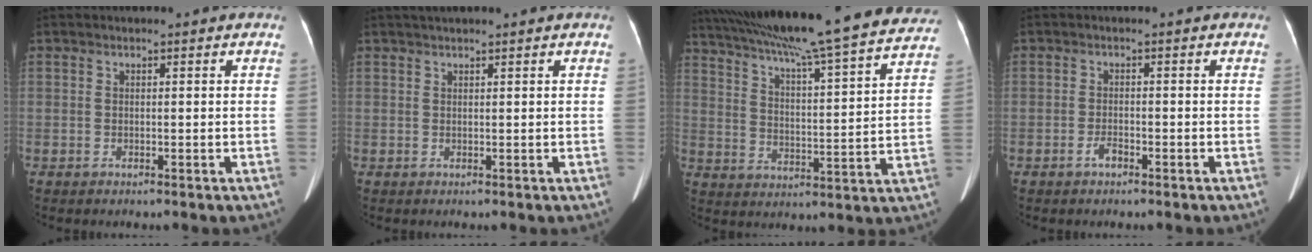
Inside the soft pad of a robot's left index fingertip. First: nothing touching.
{"total": 2.2, "force": [1.8, -0.3, 1.1], "torque": [-0.015, 0.023, 0.037]}
{"total": 30.5, "force": [26.9, 1.4, 14.2], "torque": [-0.238, -0.026, 0.360]}
{"total": 1.4, "force": [-1.0, 0.5, 0.9], "torque": [-0.020, 0.000, -0.017]}